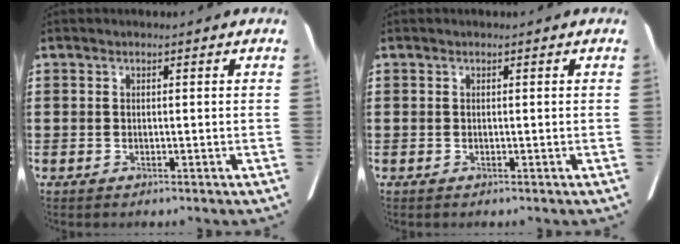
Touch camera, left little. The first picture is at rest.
{"total": 0.0}